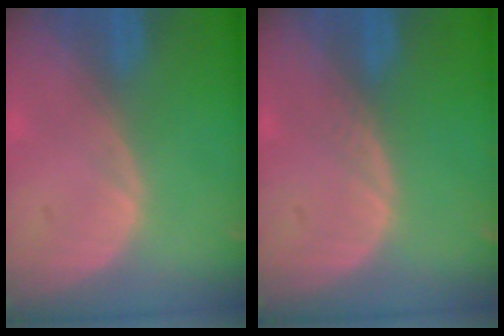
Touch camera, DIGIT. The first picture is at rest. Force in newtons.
{"total": 0.6, "press": 0.6, "slide": 0.0}